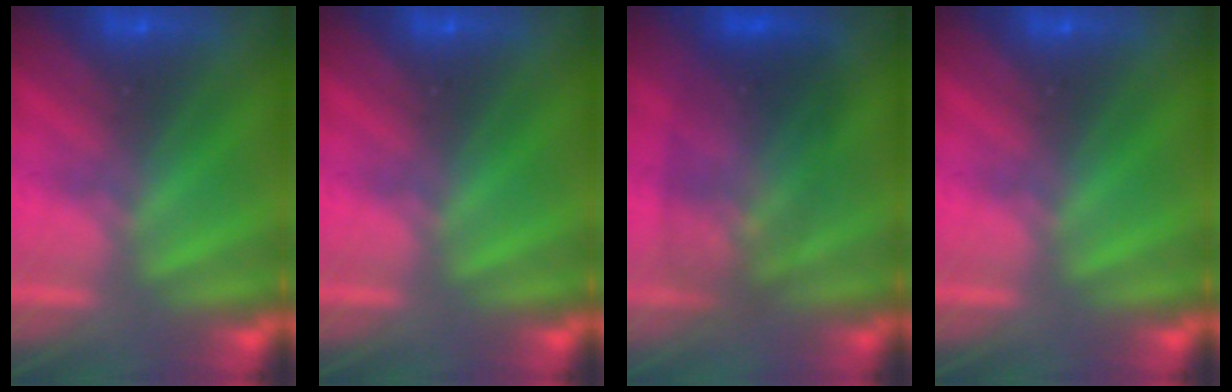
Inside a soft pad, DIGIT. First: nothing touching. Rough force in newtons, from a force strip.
{"total": 0.0}
{"total": 2.9}
{"total": 0.0}